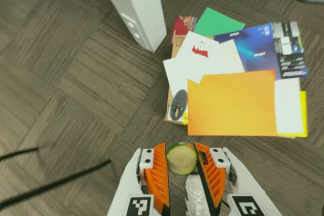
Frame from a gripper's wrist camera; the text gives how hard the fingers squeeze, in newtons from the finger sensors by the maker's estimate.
{"total": 9.2, "left": 9.3, "right": 9.0}